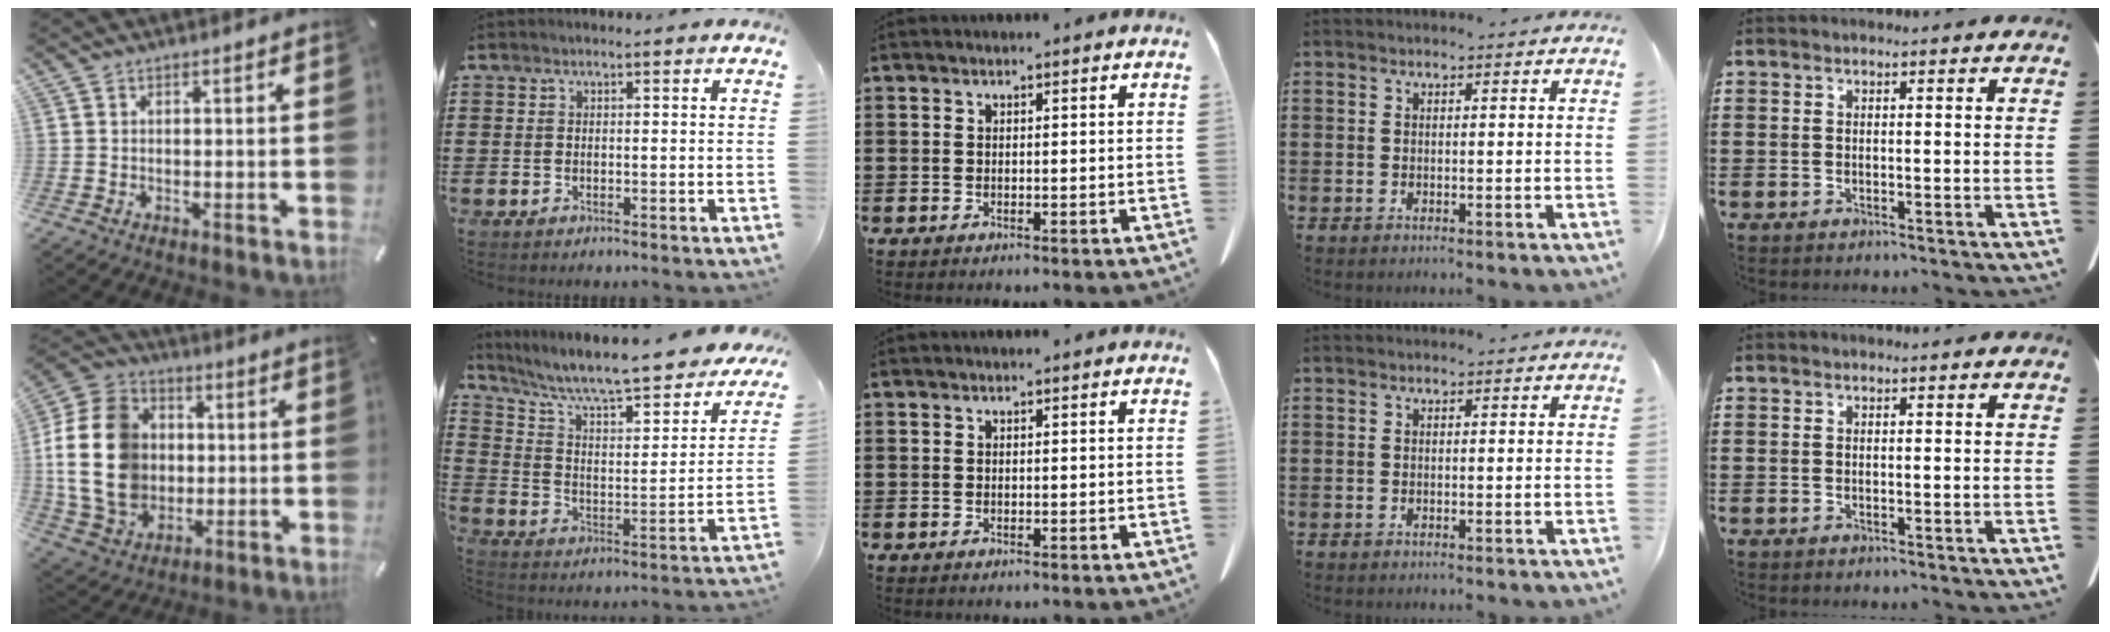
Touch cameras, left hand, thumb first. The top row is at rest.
{"thumb": {"total": 19.2, "force": [0.1, 15.7, 11.1], "torque": [-0.243, 0.008, 0.002]}, "index": {"total": 9.2, "force": [7.7, 0.9, 4.9], "torque": [-0.119, -0.061, 0.126]}}